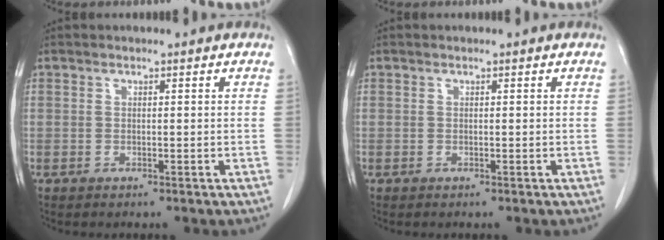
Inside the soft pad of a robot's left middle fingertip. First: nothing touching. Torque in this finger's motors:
{"motor_torque": [0.00, 0.00, 0.00, -0.01]}